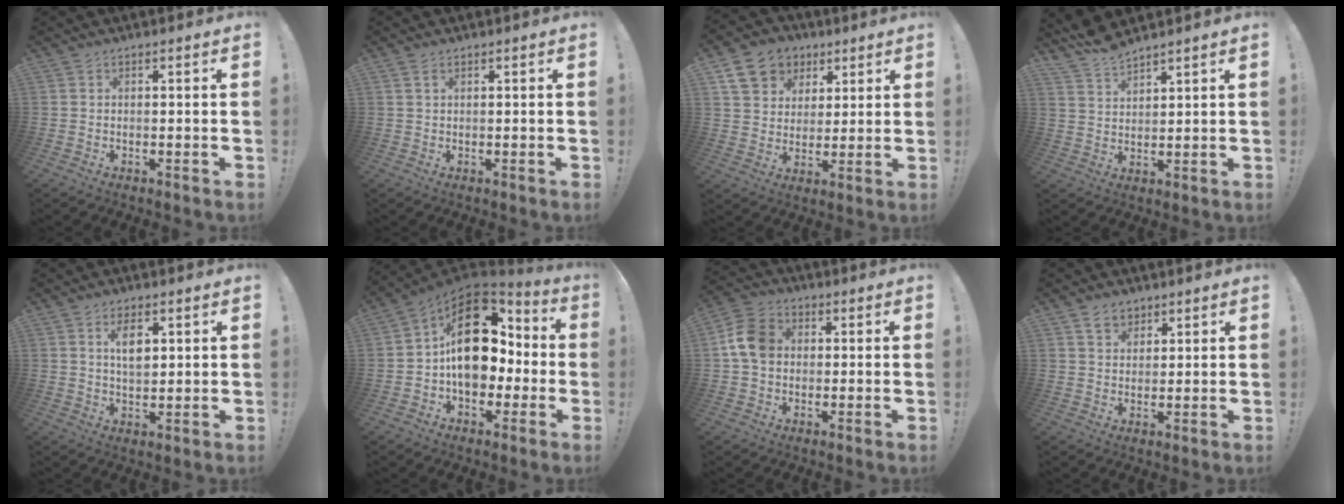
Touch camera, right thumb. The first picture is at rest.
{"total": 1.5, "force": [0.8, 0.8, 1.1], "torque": [-0.023, 0.002, 0.015]}
{"total": 13.1, "force": [6.2, 10.4, 5.0], "torque": [-0.067, -0.030, 0.125]}
{"total": 6.1, "force": [5.7, 1.3, 1.7], "torque": [-0.043, -0.033, 0.109]}
{"total": 6.4, "force": [2.4, 3.4, 4.8], "torque": [-0.070, -0.004, 0.038]}
{"total": 21.5, "force": [2.7, 14.5, 15.6], "torque": [-0.233, 0.003, 0.056]}
{"total": 10.6, "force": [1.2, 8.3, 6.4], "torque": [-0.113, 0.017, 0.028]}
{"total": 5.6, "force": [3.7, 3.8, 1.8], "torque": [-0.019, -0.018, 0.068]}